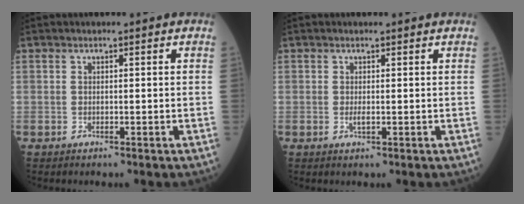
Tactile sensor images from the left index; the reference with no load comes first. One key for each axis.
{"total": 0.8, "fx": 0.1, "fy": 0.2, "fz": 0.8, "tx": -0.019, "ty": -0.003, "tz": 0.002}